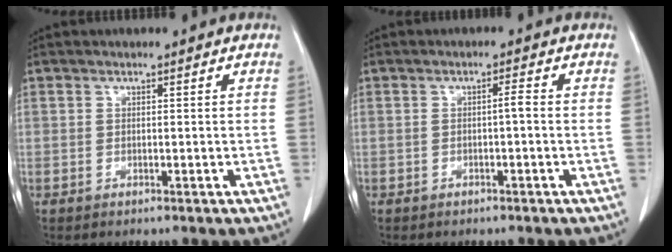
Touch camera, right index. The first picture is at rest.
{"total": 1.2, "force": [-0.3, 0.0, 1.2], "torque": [-0.017, 0.003, -0.005]}